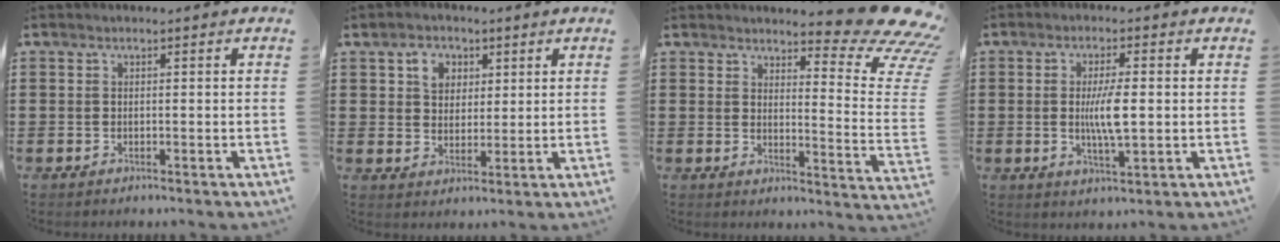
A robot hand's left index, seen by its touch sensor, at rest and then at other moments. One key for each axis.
{"total": 4.5, "fx": 2.3, "fy": 3.4, "fz": 1.7, "tx": -0.032, "ty": 0.008, "tz": 0.037}
{"total": 10.4, "fx": 8.4, "fy": 1.4, "fz": 6.0, "tx": -0.089, "ty": -0.065, "tz": 0.143}
{"total": 6.0, "fx": 0.1, "fy": 1.6, "fz": 5.7, "tx": -0.105, "ty": -0.002, "tz": -0.004}